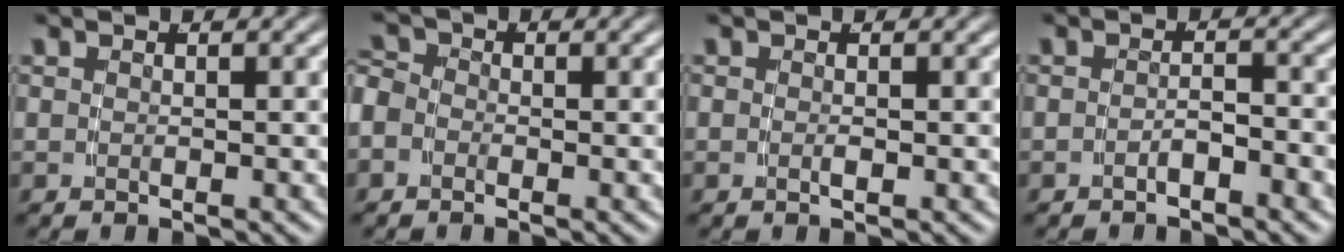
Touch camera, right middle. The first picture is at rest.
{"total": 2.7, "force": [-0.7, 2.4, 1.0], "torque": [-0.029, -0.008, -0.018]}
{"total": 0.5, "force": [-0.2, 0.2, 0.4], "torque": [-0.013, -0.003, -0.001]}
{"total": 1.7, "force": [-1.4, 0.2, 0.8], "torque": [-0.008, 0.002, -0.028]}